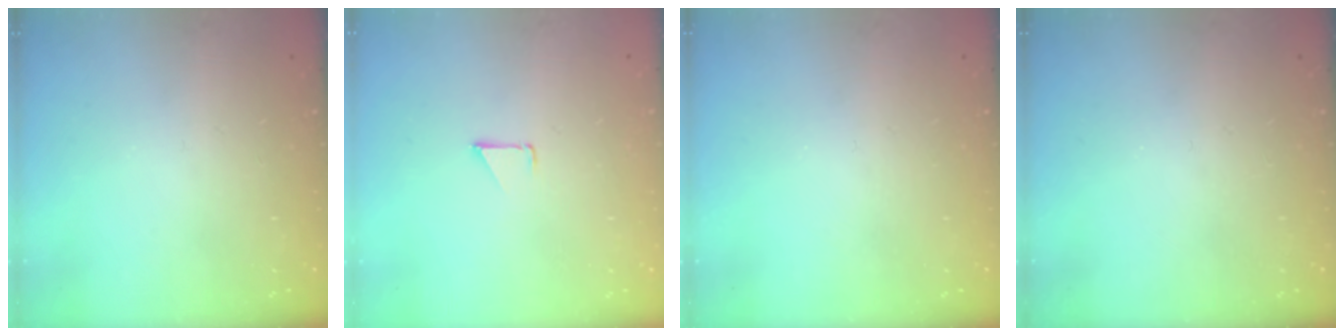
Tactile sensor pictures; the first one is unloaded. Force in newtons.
{"total": 0.9, "press": 0.8, "slide": 0.1}
{"total": 0.0}
{"total": 0.0}